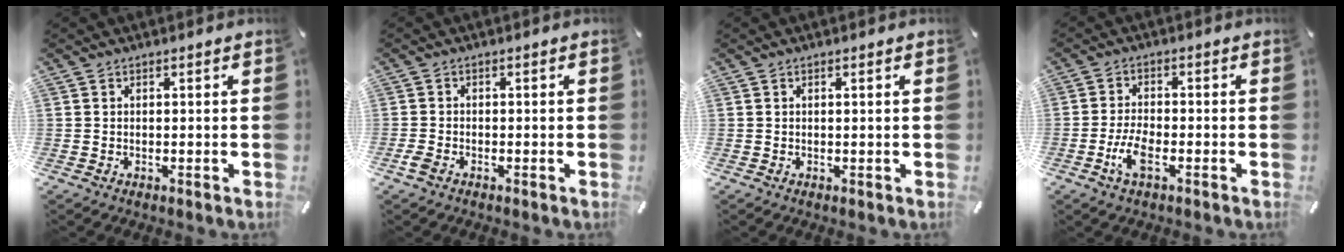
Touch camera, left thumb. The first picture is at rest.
{"total": 1.7, "force": [-1.1, 0.9, 0.9], "torque": [-0.023, -0.001, -0.021]}
{"total": 0.7, "force": [0.2, 0.0, 0.7], "torque": [-0.011, -0.001, 0.003]}
{"total": 5.5, "force": [-2.3, 2.3, 4.4], "torque": [-0.105, -0.003, -0.045]}